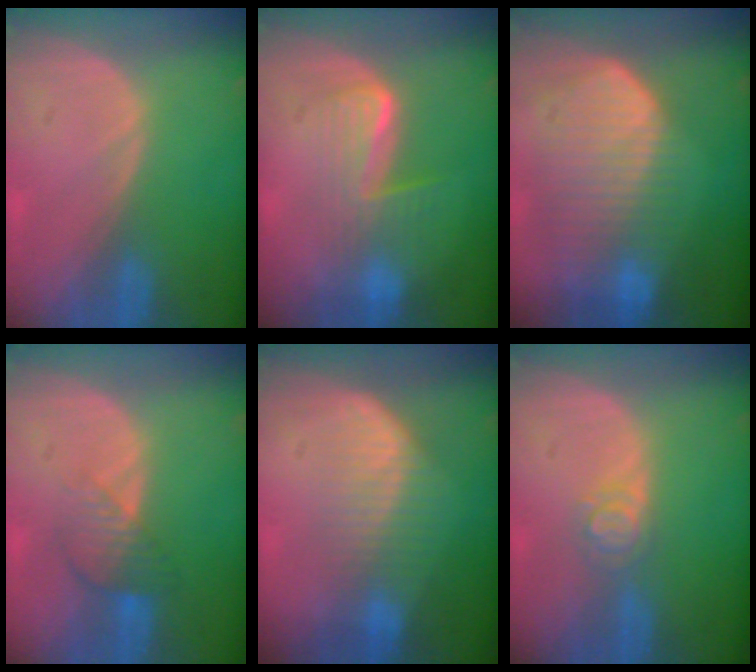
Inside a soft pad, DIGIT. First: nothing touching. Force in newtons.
{"total": 6.6, "press": 6.3, "slide": 1.9}
{"total": 10.5, "press": 9.1, "slide": 5.1}
{"total": 4.5, "press": 3.9, "slide": 2.3}
{"total": 6.9, "press": 6.5, "slide": 2.4}
{"total": 2.9, "press": 2.9, "slide": 0.3}